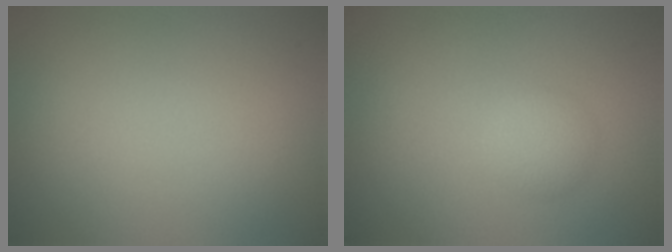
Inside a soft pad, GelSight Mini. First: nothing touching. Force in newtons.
{"total": 2.0, "press": 2.0, "slide": 0.1}